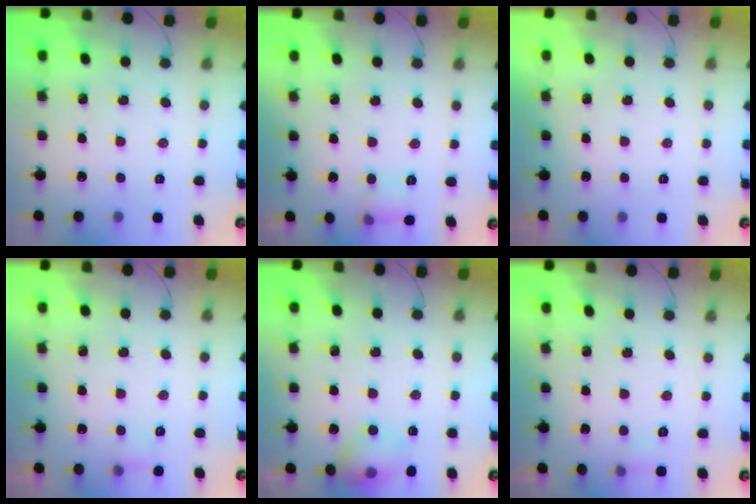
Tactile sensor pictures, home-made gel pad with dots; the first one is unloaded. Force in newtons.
{"total": 7.5, "press": 7.4, "slide": 1.3}
{"total": 0.0}
{"total": 3.4, "press": 3.2, "slide": 1.1}
{"total": 10.4, "press": 10.3, "slide": 1.7}
{"total": 4.1, "press": 3.9, "slide": 1.4}